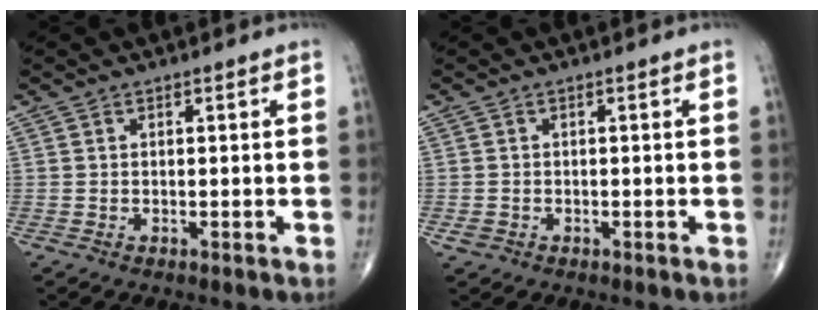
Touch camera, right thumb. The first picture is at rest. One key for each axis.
{"total": 1.3, "fx": -0.5, "fy": 1.1, "fz": 0.4, "tx": -0.006, "ty": 0.005, "tz": -0.007}